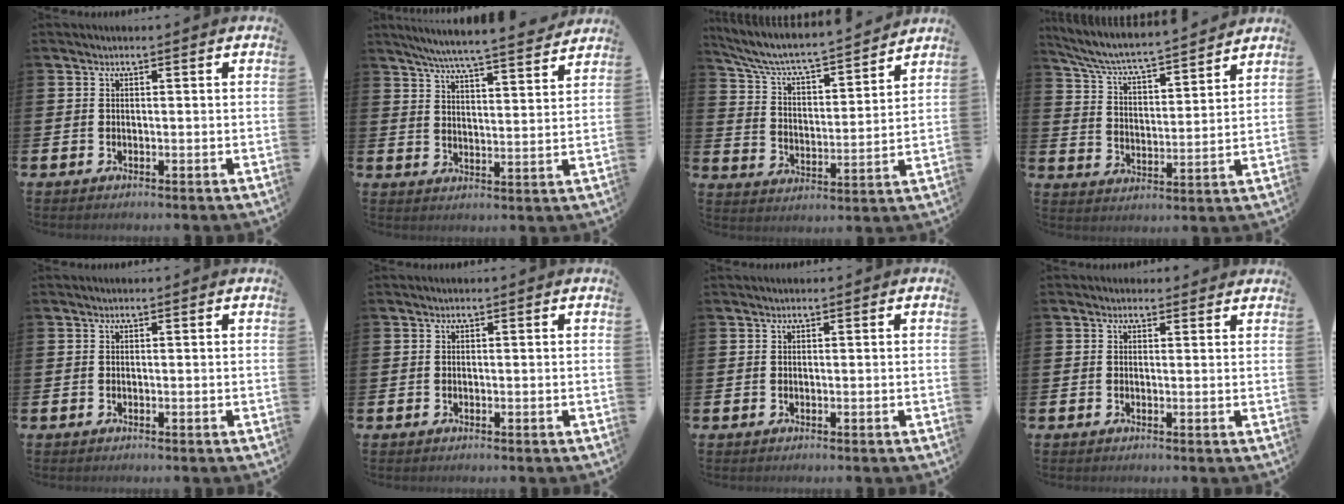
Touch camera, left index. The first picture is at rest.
{"total": 6.6, "force": [6.3, -0.2, 2.0], "torque": [-0.052, -0.047, 0.108]}
{"total": 6.5, "force": [6.1, 0.7, 2.1], "torque": [-0.075, -0.049, 0.099]}
{"total": 5.8, "force": [5.5, 0.2, 1.8], "torque": [-0.066, -0.047, 0.090]}
{"total": 0.0}
{"total": 0.0}
{"total": 0.0}
{"total": 1.0, "force": [0.8, 0.6, 0.1], "torque": [0.004, 0.005, 0.014]}